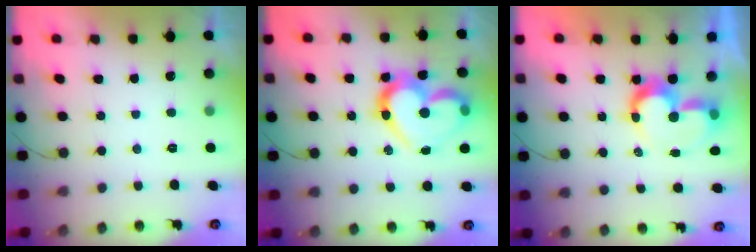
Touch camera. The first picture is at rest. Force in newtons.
{"total": 18.1, "press": 18.0, "slide": 1.8}
{"total": 10.7, "press": 10.6, "slide": 0.8}